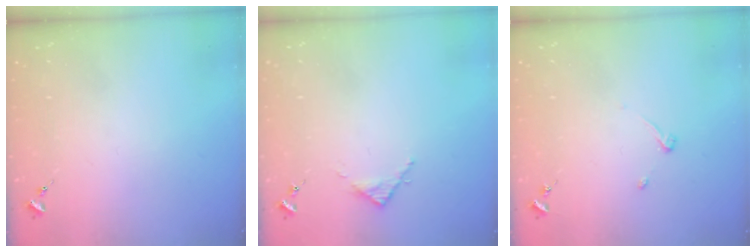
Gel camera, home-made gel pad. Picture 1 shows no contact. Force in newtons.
{"total": 2.8, "press": 2.8, "slide": 0.4}
{"total": 3.2, "press": 3.2, "slide": 0.5}